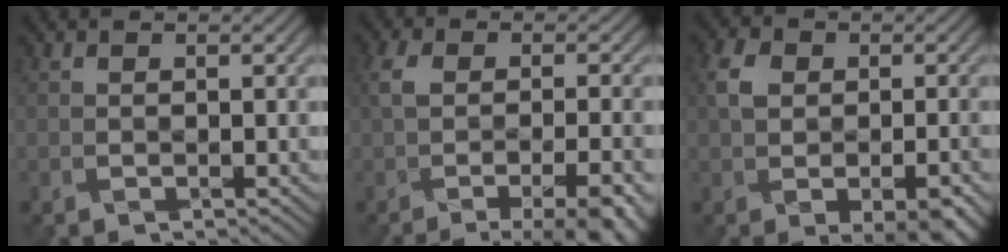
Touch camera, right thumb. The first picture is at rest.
{"total": 8.8, "force": [-3.7, 3.4, 7.2], "torque": [-0.096, -0.010, -0.048]}
{"total": 7.2, "force": [-2.0, 4.6, 5.2], "torque": [-0.073, -0.004, -0.041]}